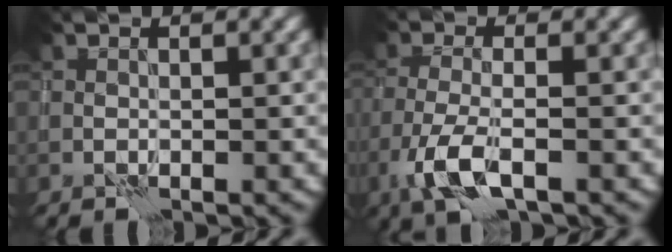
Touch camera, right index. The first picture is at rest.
{"total": 4.3, "force": [-2.1, 1.6, 3.4], "torque": [-0.075, -0.005, -0.047]}